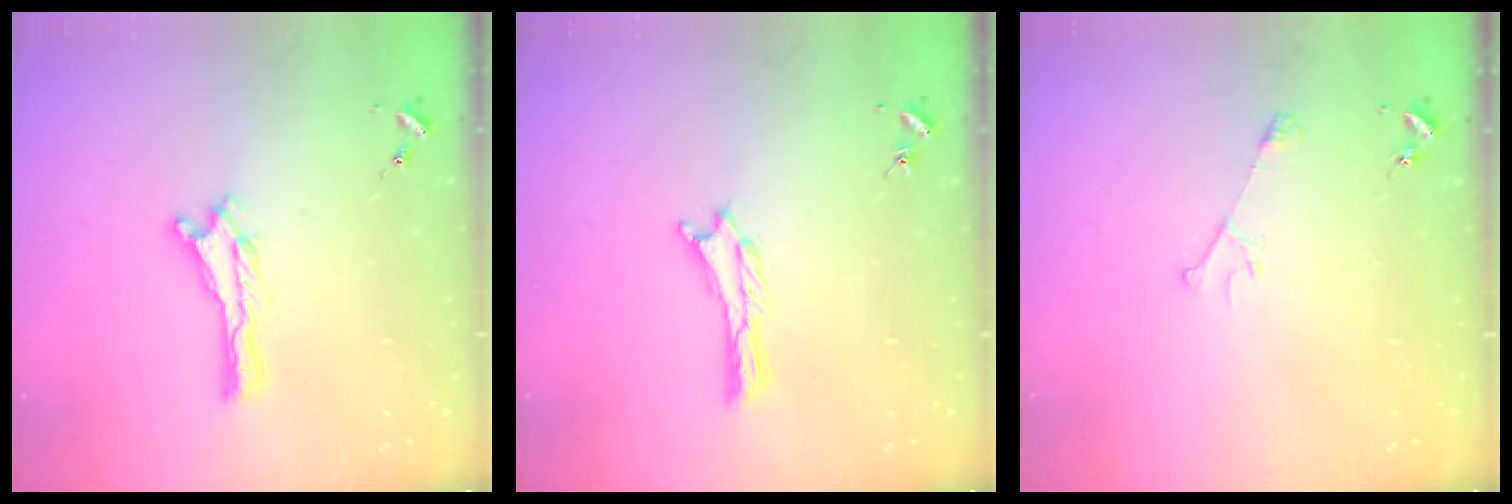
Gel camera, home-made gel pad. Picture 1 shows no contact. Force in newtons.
{"total": 0.0}
{"total": 3.2, "press": 3.2, "slide": 0.3}